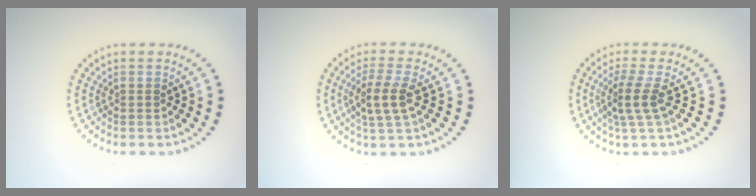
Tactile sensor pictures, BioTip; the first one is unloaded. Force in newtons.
{"total": 2.9, "press": 2.5, "slide": 1.4}
{"total": 2.6, "press": 1.8, "slide": 1.9}